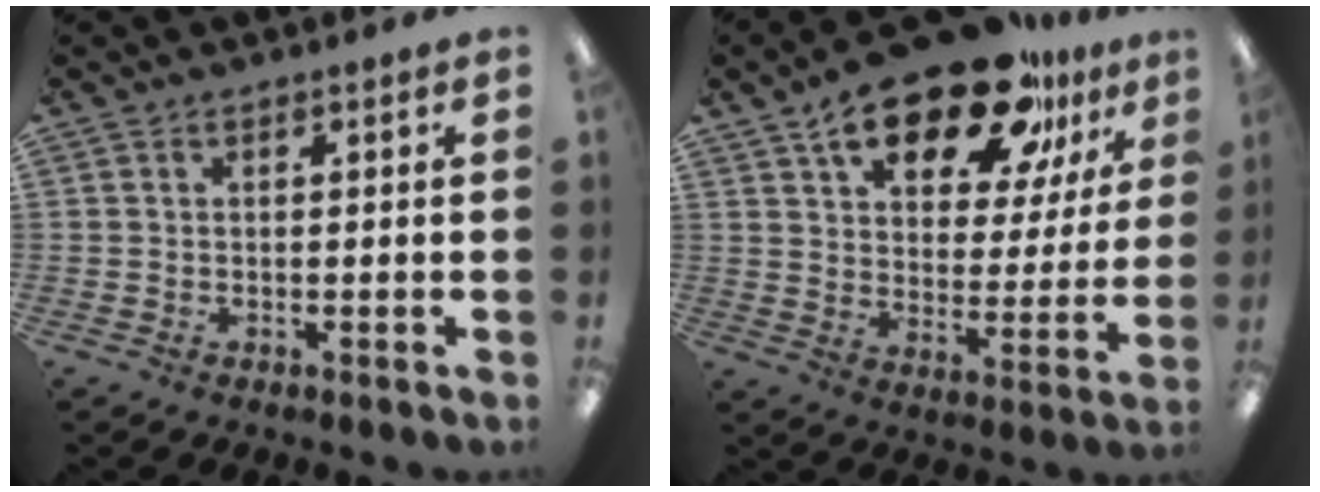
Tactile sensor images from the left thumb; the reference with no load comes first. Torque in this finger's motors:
{"motor_torque": [0.46, 0.78, 1.30, -1.47, 0.18]}